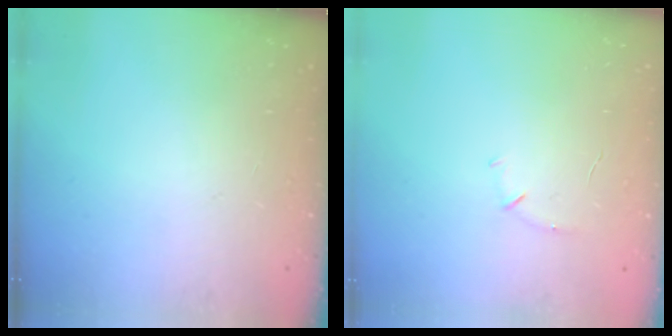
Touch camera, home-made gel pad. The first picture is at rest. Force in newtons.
{"total": 4.3, "press": 4.2, "slide": 1.1}